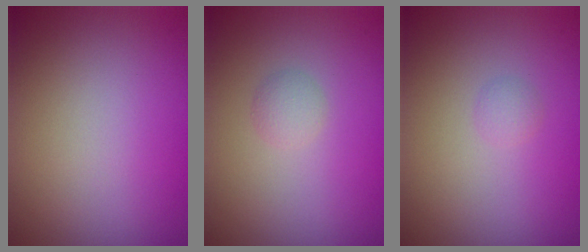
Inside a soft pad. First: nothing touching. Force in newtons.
{"total": 1.1, "press": 1.1, "slide": 0.0}
{"total": 0.8, "press": 0.8, "slide": 0.1}